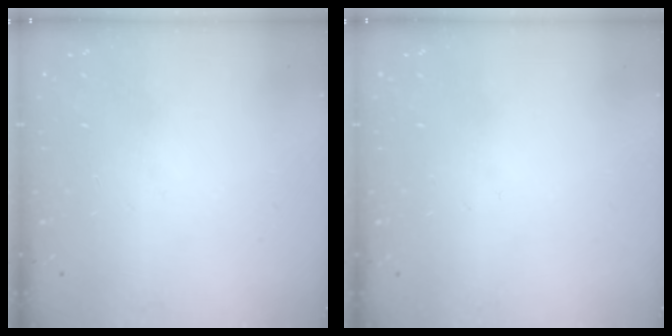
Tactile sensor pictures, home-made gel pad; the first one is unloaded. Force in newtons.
{"total": 0.0}